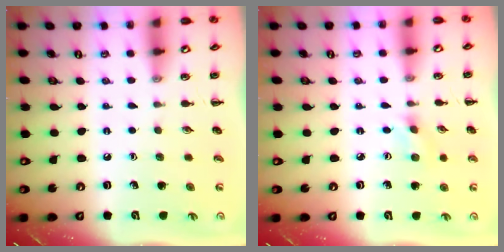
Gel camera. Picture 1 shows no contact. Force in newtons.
{"total": 1.4, "press": 1.3, "slide": 0.4}